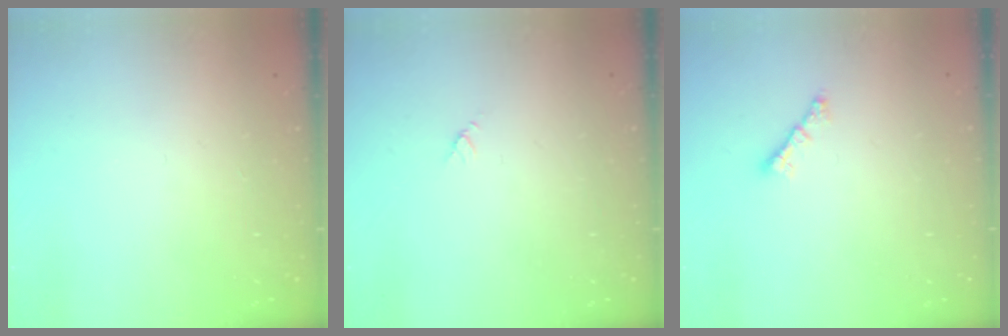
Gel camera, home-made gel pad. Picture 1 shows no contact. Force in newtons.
{"total": 2.9, "press": 2.9, "slide": 0.3}
{"total": 0.8, "press": 0.7, "slide": 0.4}